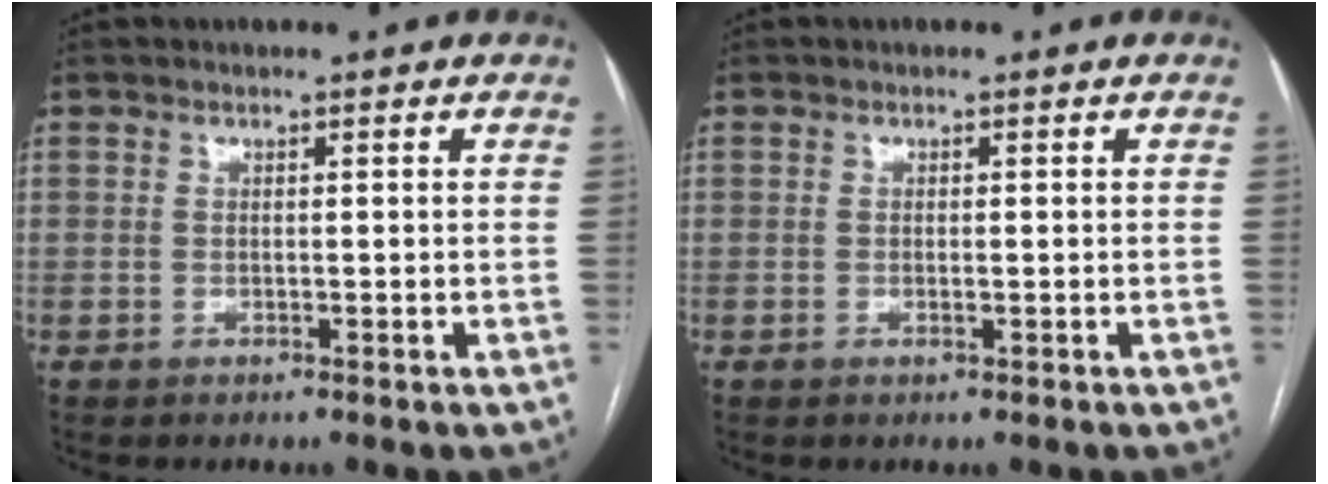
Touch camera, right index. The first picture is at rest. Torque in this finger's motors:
{"motor_torque": [-0.35, 0.30, -0.02, -0.01]}